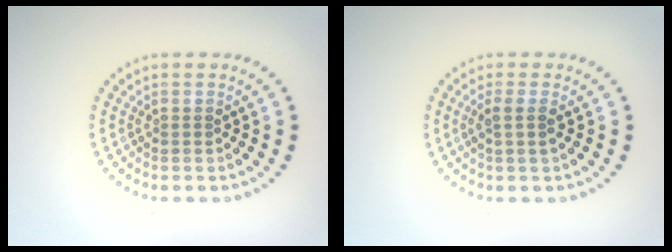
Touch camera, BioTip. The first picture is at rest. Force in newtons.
{"total": 1.5, "press": 1.2, "slide": 0.9}